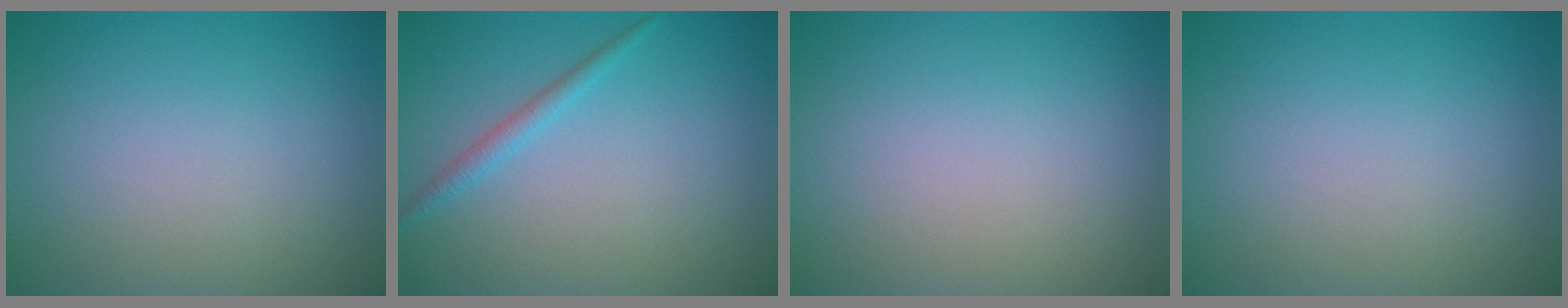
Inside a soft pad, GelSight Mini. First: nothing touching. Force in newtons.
{"total": 1.4, "press": 1.4, "slide": 0.0}
{"total": 0.0}
{"total": 0.0}